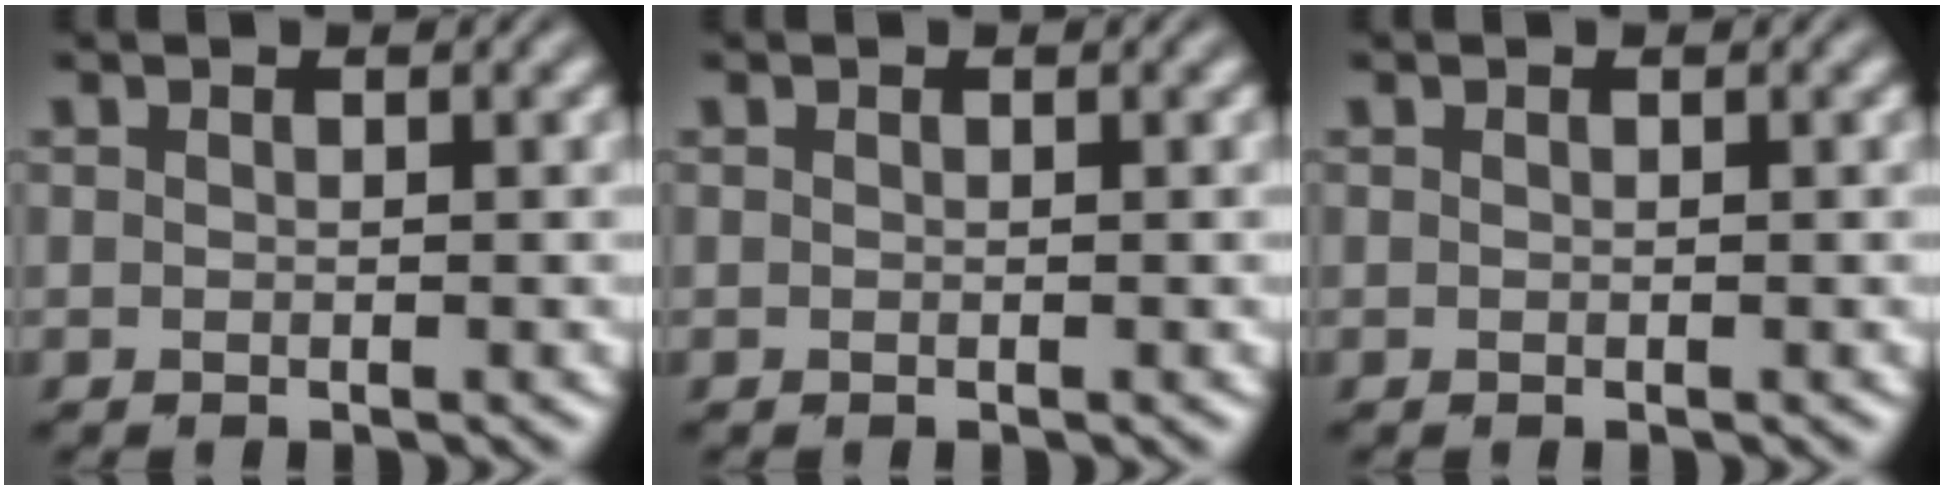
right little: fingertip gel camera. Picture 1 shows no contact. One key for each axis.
{"total": 0.0}
{"total": 0.0}